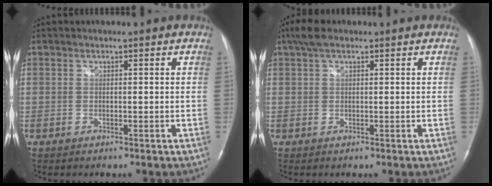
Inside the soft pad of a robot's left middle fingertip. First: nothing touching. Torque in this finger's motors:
{"motor_torque": [0.42, -0.28, 0.02, 0.05]}